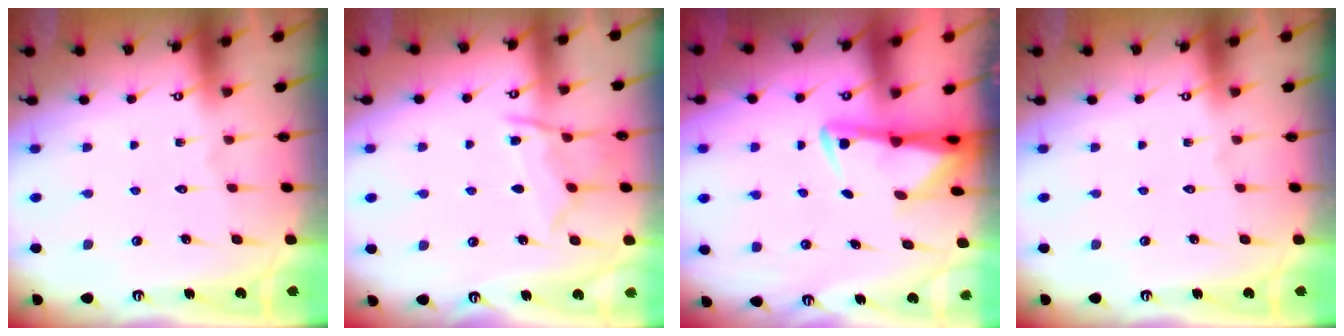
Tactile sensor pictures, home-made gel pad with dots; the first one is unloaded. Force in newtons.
{"total": 9.6, "press": 9.6, "slide": 0.9}
{"total": 2.9, "press": 2.8, "slide": 0.5}
{"total": 0.0}